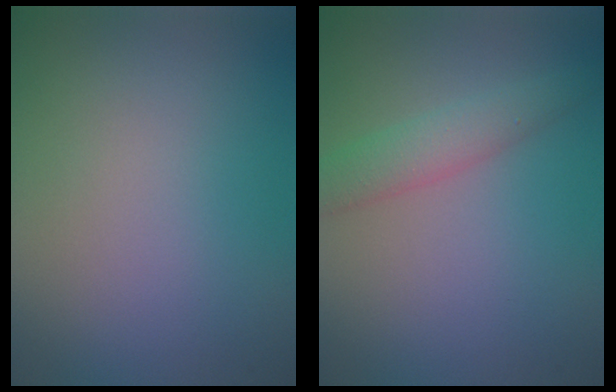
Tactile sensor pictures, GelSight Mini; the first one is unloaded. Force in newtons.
{"total": 2.8, "press": 2.8, "slide": 0.1}